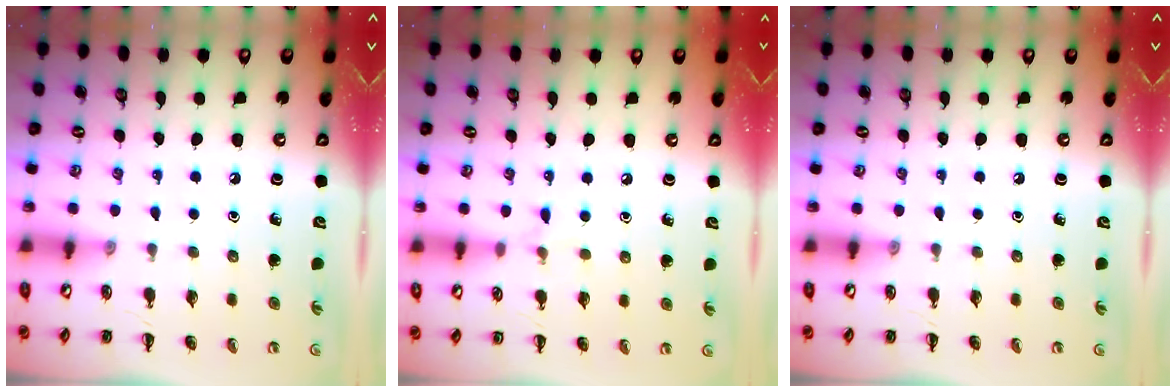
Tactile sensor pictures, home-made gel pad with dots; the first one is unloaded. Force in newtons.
{"total": 4.0, "press": 3.8, "slide": 1.2}
{"total": 0.0}